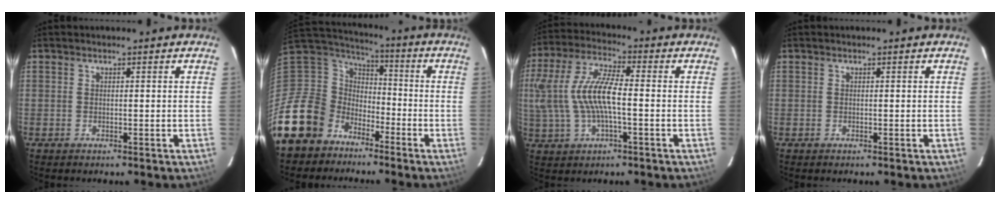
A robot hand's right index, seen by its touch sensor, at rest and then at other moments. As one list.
[{"total": 15.1, "force": [-9.8, 11.2, 2.7], "torque": [-0.097, 0.035, -0.183]}, {"total": 13.6, "force": [-0.5, 4.7, 12.7], "torque": [-0.256, 0.009, -0.009]}, {"total": 0.0}]